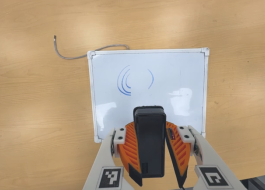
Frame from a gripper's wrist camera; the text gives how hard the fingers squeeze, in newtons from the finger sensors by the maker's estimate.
{"total": 10.4, "left": 9.1, "right": 11.7}